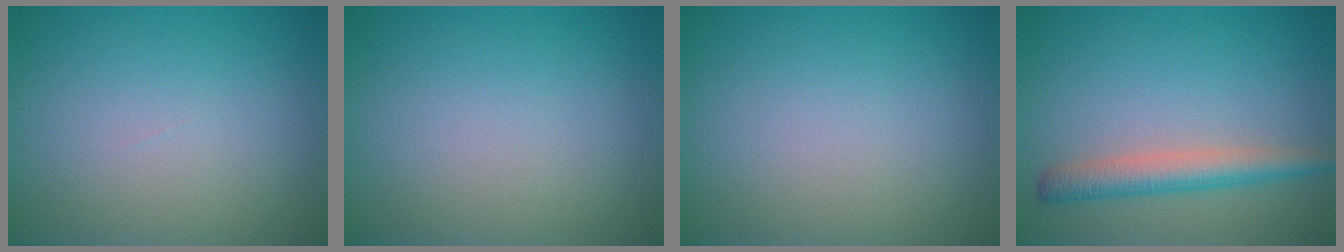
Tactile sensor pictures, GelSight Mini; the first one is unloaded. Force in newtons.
{"total": 0.0}
{"total": 0.0}
{"total": 3.3, "press": 3.3, "slide": 0.1}